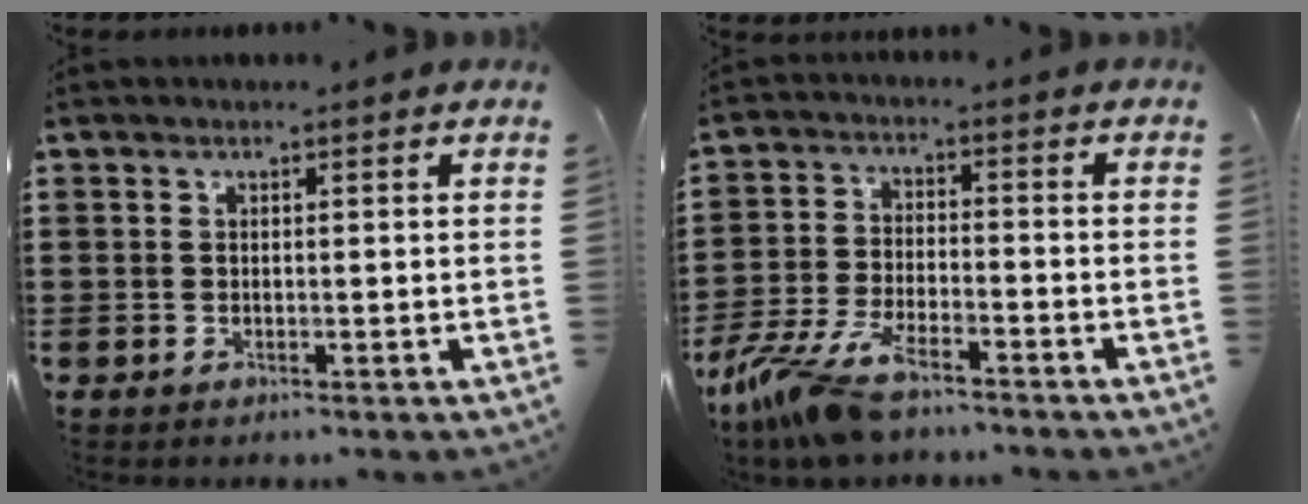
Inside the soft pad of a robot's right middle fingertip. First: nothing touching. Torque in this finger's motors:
{"motor_torque": [1.91, -0.23, 0.45, 0.21]}